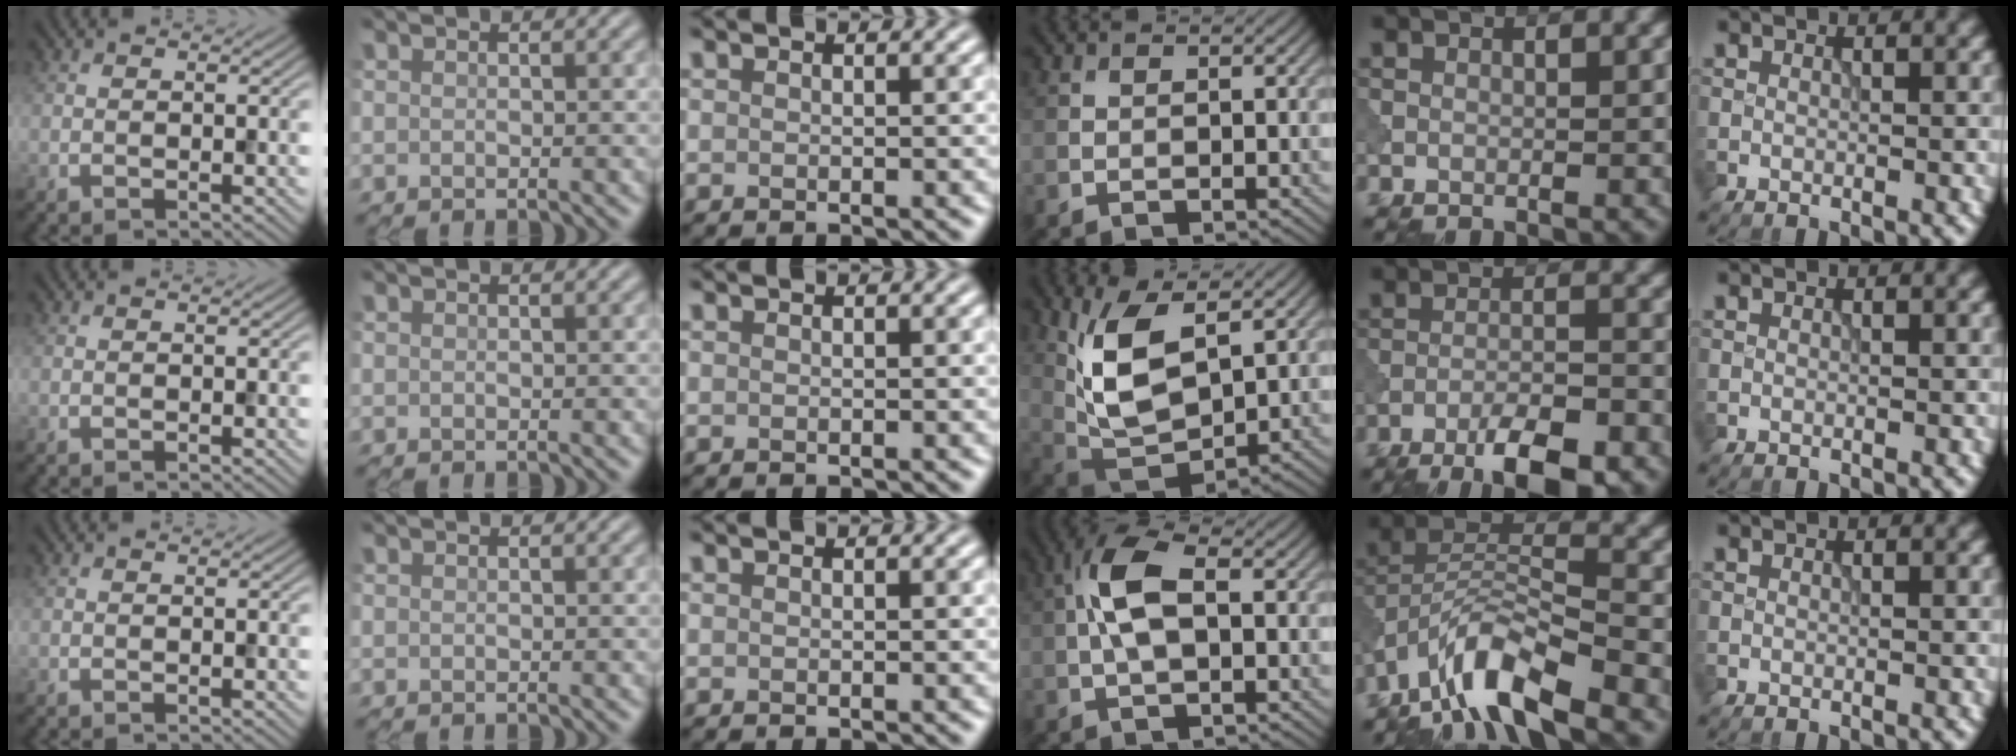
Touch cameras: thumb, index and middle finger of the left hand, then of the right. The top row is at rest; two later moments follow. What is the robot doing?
{"motion": "shake", "object": "bell"}